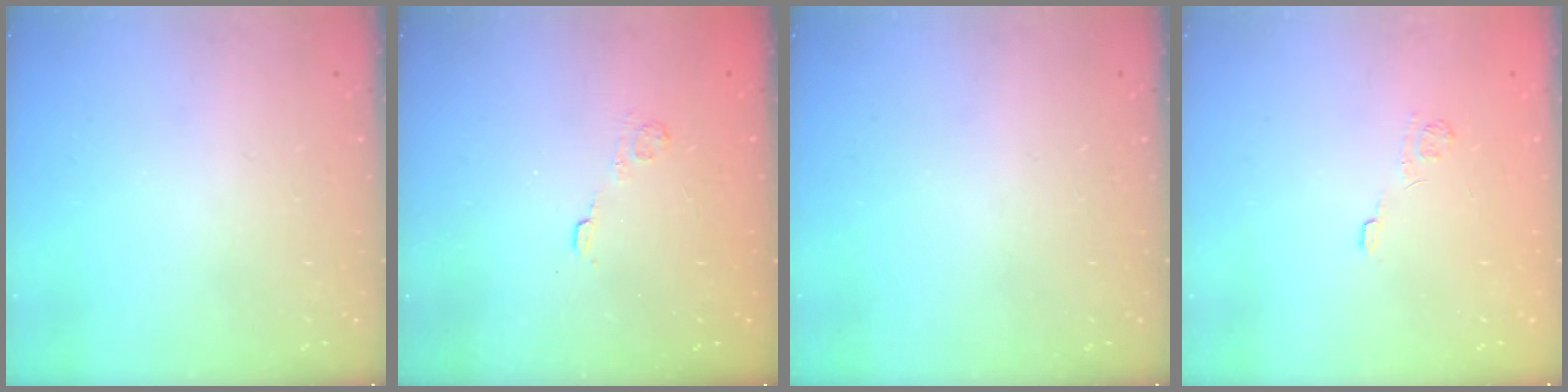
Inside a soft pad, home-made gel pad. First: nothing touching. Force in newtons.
{"total": 2.7, "press": 2.3, "slide": 1.4}
{"total": 0.0}
{"total": 6.9, "press": 6.7, "slide": 1.5}